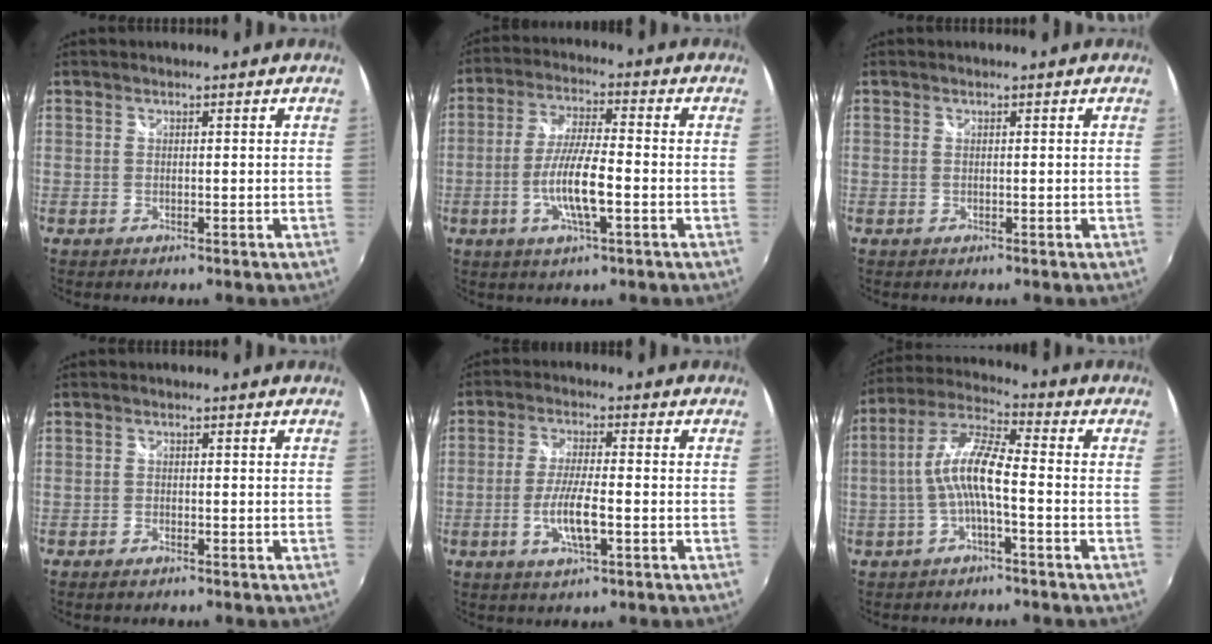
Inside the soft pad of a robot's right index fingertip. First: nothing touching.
{"total": 9.4, "force": [-2.9, 1.6, 8.9], "torque": [-0.176, -0.004, -0.054]}
{"total": 0.0}
{"total": 1.1, "force": [-0.9, 0.5, 0.3], "torque": [-0.010, -0.003, -0.020]}
{"total": 7.2, "force": [-2.3, 1.3, 6.7], "torque": [-0.136, -0.007, -0.043]}
{"total": 8.9, "force": [-1.9, 1.7, 8.5], "torque": [-0.189, 0.015, -0.035]}